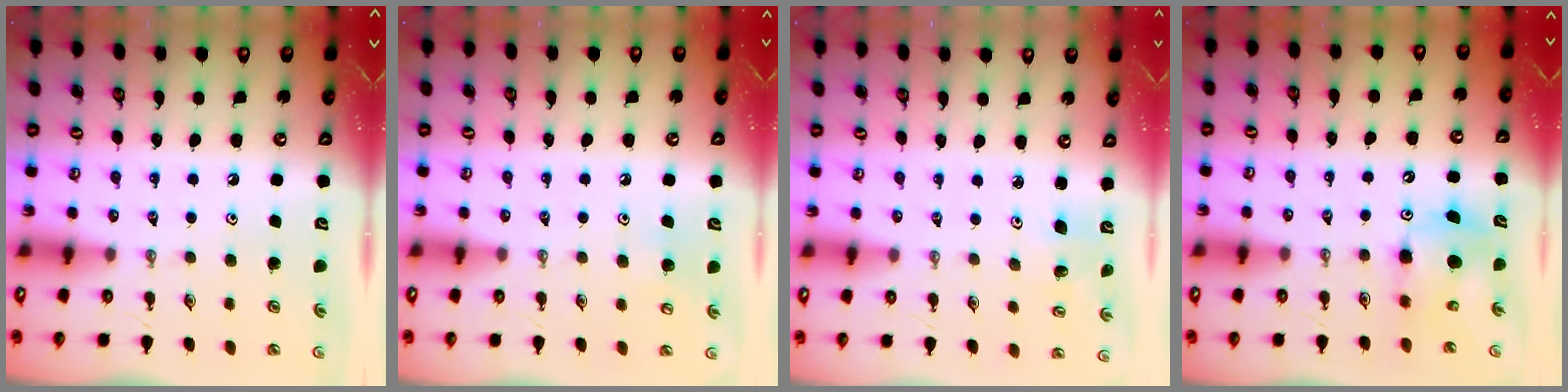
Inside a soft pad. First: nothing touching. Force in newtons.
{"total": 6.0, "press": 5.9, "slide": 0.7}
{"total": 2.4, "press": 2.4, "slide": 0.1}
{"total": 8.9, "press": 8.9, "slide": 0.6}